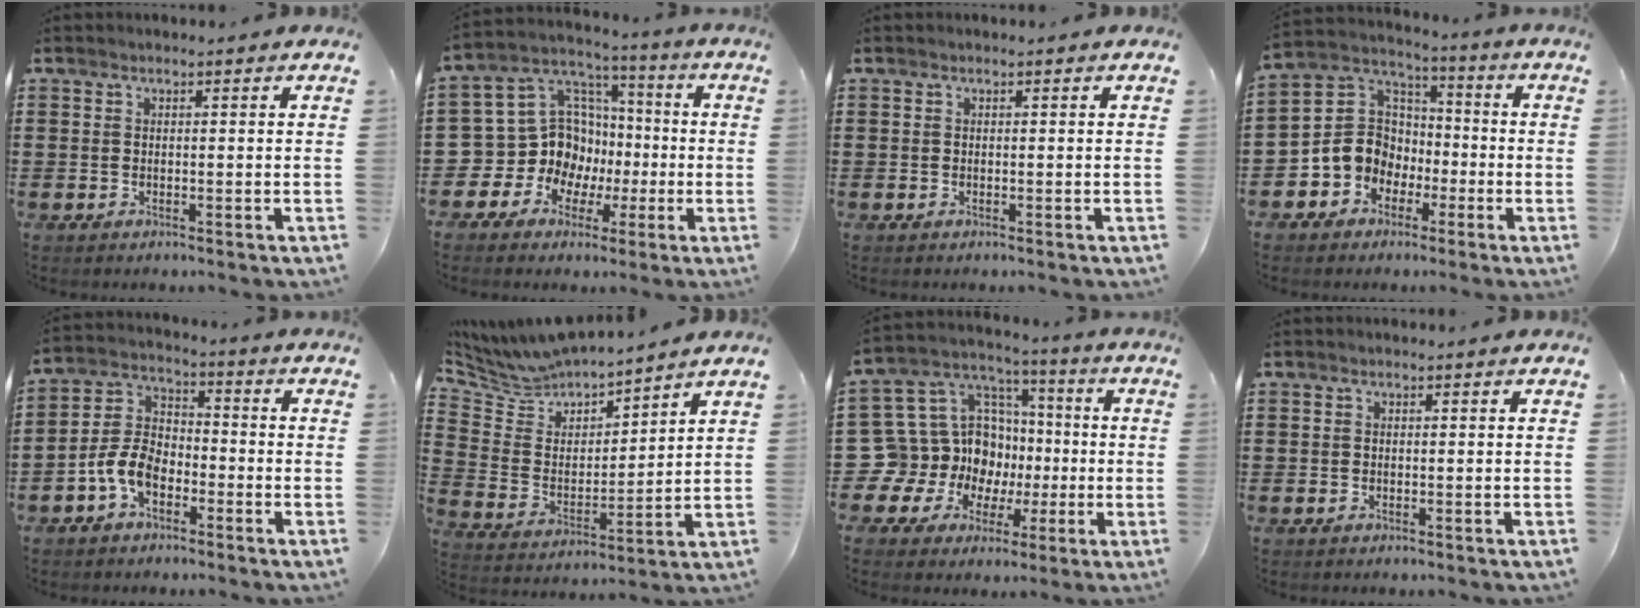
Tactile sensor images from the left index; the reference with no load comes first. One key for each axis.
{"total": 11.7, "fx": -0.9, "fy": 10.9, "fz": 4.1, "tx": -0.143, "ty": -0.012, "tz": -0.009}
{"total": 0.0}
{"total": 8.0, "fx": -2.4, "fy": 7.3, "fz": 2.2, "tx": -0.087, "ty": 0.006, "tz": -0.051}
{"total": 6.6, "fx": -3.6, "fy": 3.8, "fz": 4.0, "tx": -0.114, "ty": 0.005, "tz": -0.079}
{"total": 6.6, "fx": 6.4, "fy": 1.6, "fz": 0.4, "tx": -0.053, "ty": -0.051, "tz": 0.110}
{"total": 14.8, "fx": -1.8, "fy": 13.9, "fz": 4.6, "tx": -0.146, "ty": -0.019, "tz": -0.001}
{"total": 0.0}